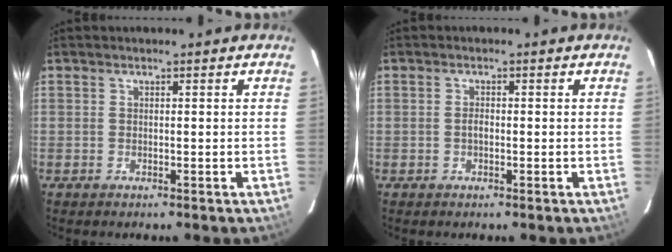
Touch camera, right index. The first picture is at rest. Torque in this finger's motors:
{"motor_torque": [0.35, -0.04, 0.23, 0.04]}